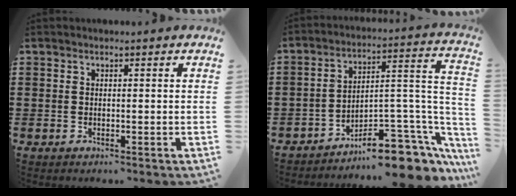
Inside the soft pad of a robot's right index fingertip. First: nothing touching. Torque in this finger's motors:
{"motor_torque": [0.19, -0.32, -0.65, -0.21]}